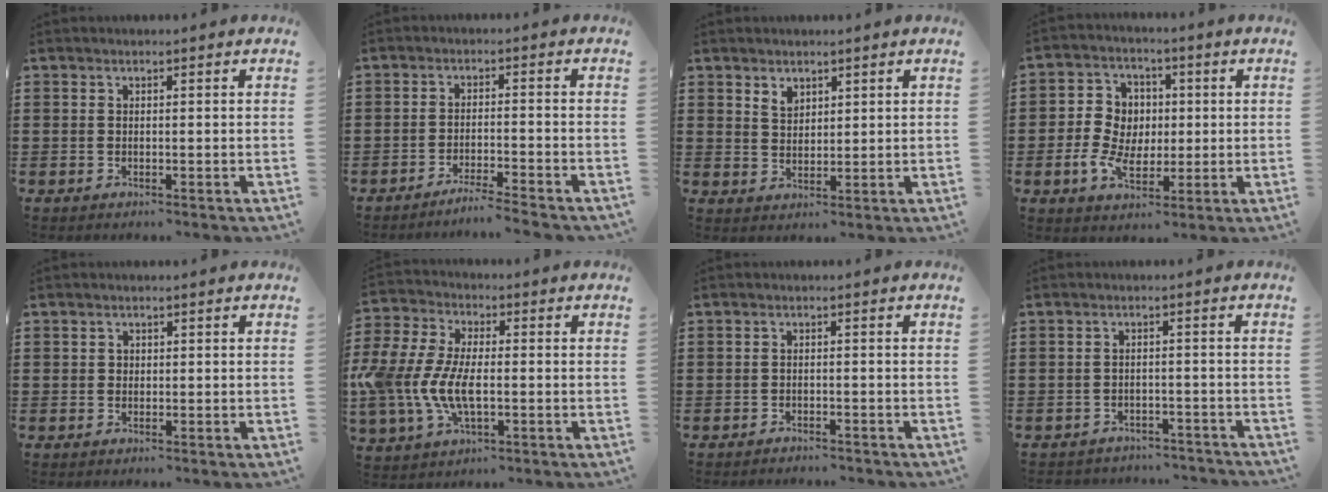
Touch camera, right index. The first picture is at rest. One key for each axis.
{"total": 3.2, "fx": -3.0, "fy": -0.5, "fz": 0.9, "tx": -0.017, "ty": -0.002, "tz": -0.060}
{"total": 2.5, "fx": 2.0, "fy": 1.5, "fz": 0.5, "tx": -0.015, "ty": 0.004, "tz": 0.038}
{"total": 6.9, "fx": -0.8, "fy": 6.0, "fz": 3.3, "tx": -0.091, "ty": 0.019, "tz": -0.018}
{"total": 0.7, "fx": 0.2, "fy": 0.6, "fz": 0.2, "tx": -0.005, "ty": 0.004, "tz": 0.005}
{"total": 9.2, "fx": -1.8, "fy": 5.1, "fz": 7.5, "tx": -0.195, "ty": -0.008, "tz": -0.042}
{"total": 1.2, "fx": -1.2, "fy": 0.1, "fz": 0.0, "tx": -0.005, "ty": 0.001, "tz": -0.026}
{"total": 2.5, "fx": -2.4, "fy": 0.5, "fz": -0.1, "tx": -0.006, "ty": -0.002, "tz": -0.054}